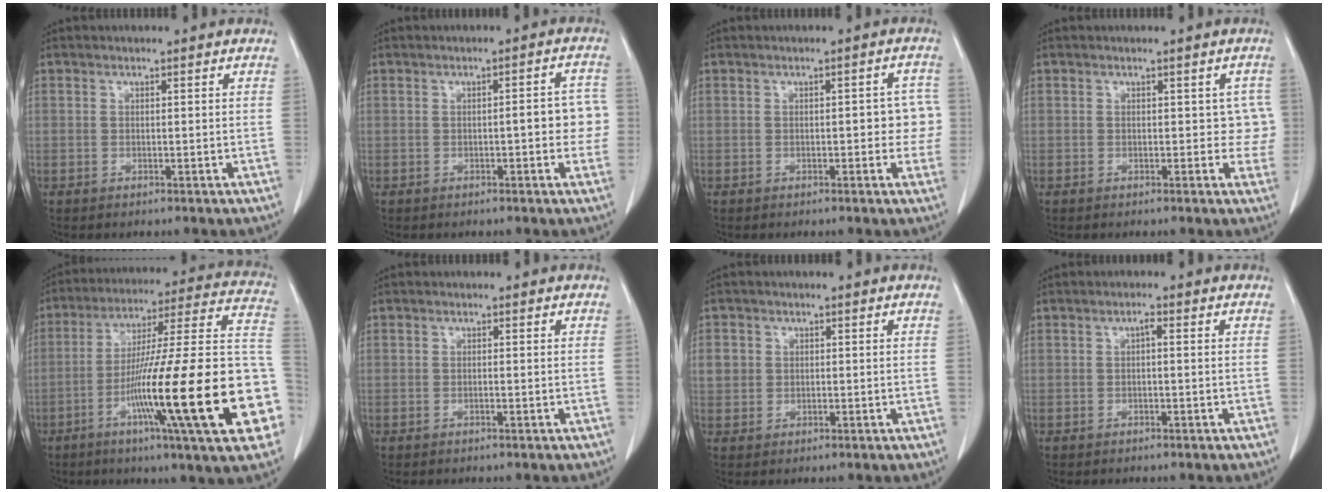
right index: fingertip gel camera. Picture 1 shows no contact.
{"total": 5.5, "force": [-0.5, 1.7, 5.2], "torque": [-0.049, 0.017, -0.011]}
{"total": 4.6, "force": [-0.2, 2.2, 4.1], "torque": [-0.031, 0.021, -0.004]}
{"total": 3.1, "force": [0.1, 2.2, 2.2], "torque": [-0.002, 0.015, -0.002]}
{"total": 28.9, "force": [-8.9, 1.6, 27.5], "torque": [-0.351, -0.010, -0.148]}
{"total": 0.0}
{"total": 3.2, "force": [0.6, 3.0, 0.9], "torque": [-0.010, 0.008, 0.015]}
{"total": 1.0, "force": [0.1, 0.3, 1.0], "torque": [-0.016, 0.003, 0.001]}